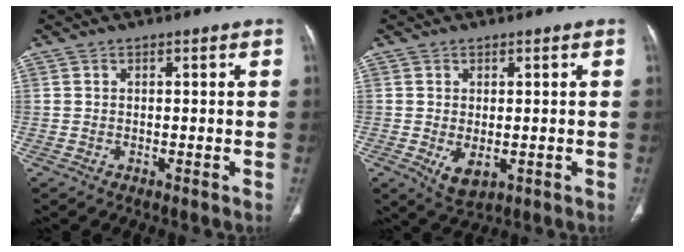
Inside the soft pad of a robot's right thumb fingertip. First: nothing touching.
{"total": 4.2, "force": [-0.9, 2.4, 3.4], "torque": [-0.054, -0.009, 0.001]}